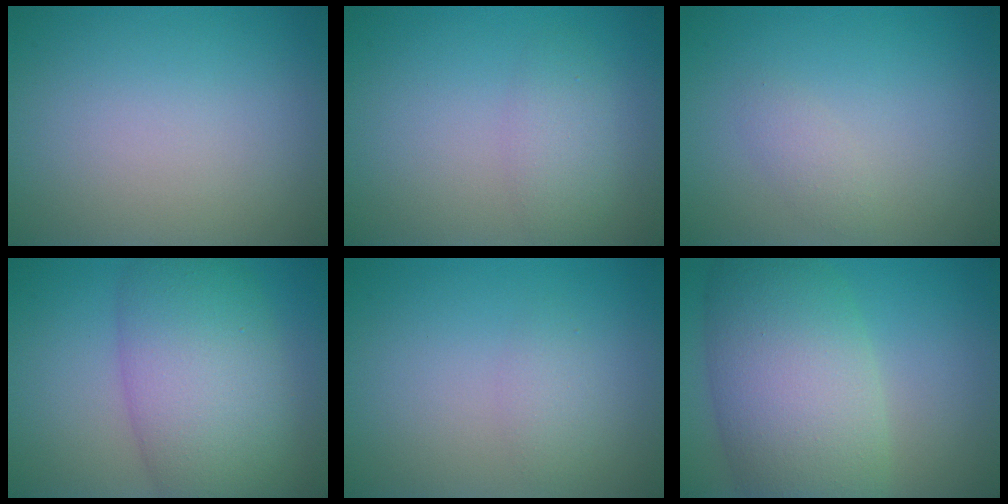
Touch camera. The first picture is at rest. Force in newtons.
{"total": 2.2, "press": 2.2, "slide": 0.1}
{"total": 1.1, "press": 1.1, "slide": 0.0}
{"total": 9.5, "press": 9.5, "slide": 0.3}
{"total": 1.3, "press": 1.3, "slide": 0.0}
{"total": 10.1, "press": 10.0, "slide": 0.5}